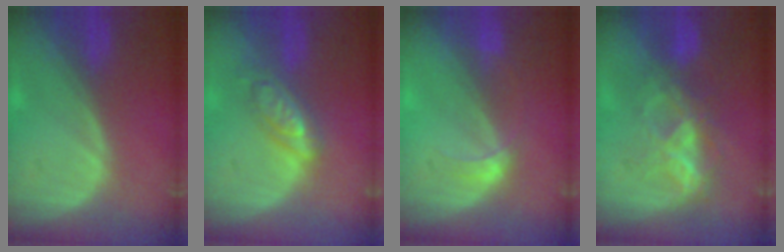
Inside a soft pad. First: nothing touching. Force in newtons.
{"total": 5.1, "press": 5.1, "slide": 0.2}
{"total": 2.1, "press": 2.1, "slide": 0.2}
{"total": 6.5, "press": 6.4, "slide": 1.0}